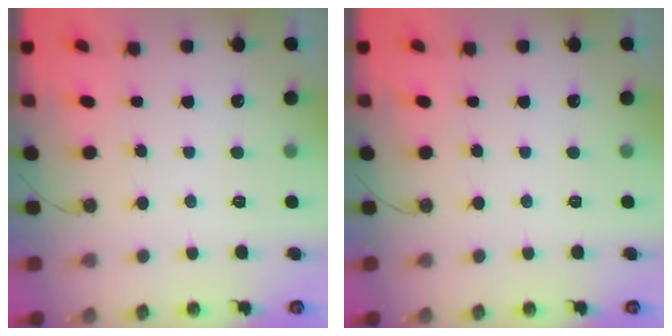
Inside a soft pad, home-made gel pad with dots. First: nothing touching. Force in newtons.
{"total": 0.0}